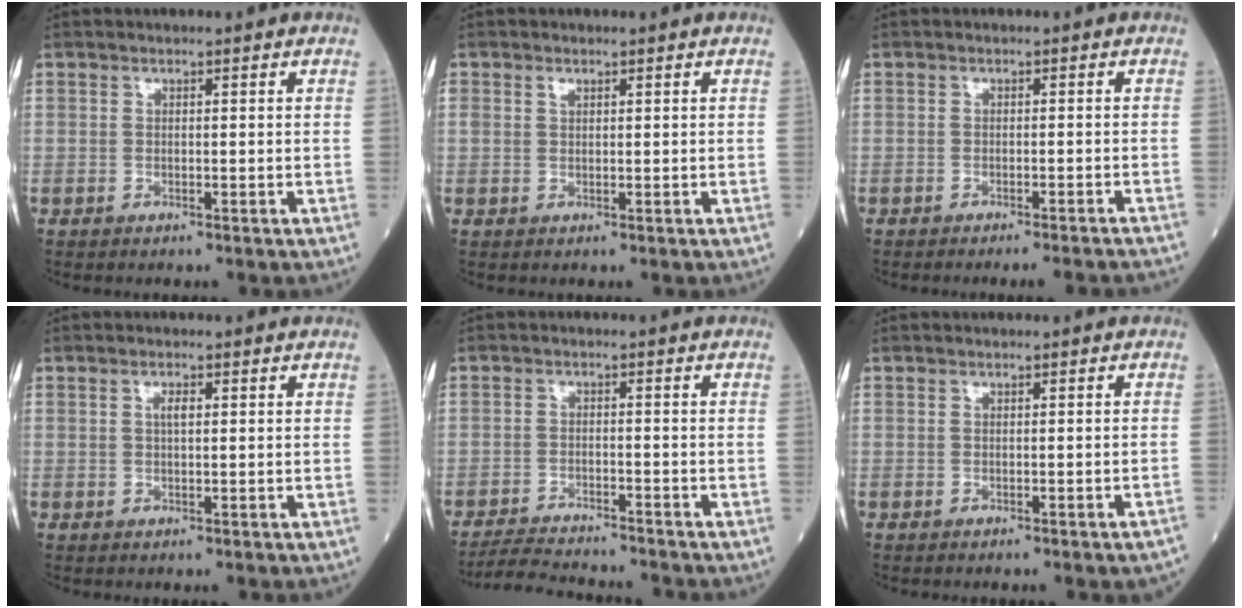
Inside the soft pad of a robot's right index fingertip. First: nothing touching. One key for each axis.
{"total": 1.4, "fx": 0.7, "fy": 0.9, "fz": 0.8, "tx": -0.018, "ty": 0.010, "tz": 0.017}
{"total": 6.2, "fx": -5.9, "fy": -0.5, "fz": 2.0, "tx": -0.013, "ty": -0.013, "tz": -0.070}
{"total": 1.4, "fx": 0.4, "fy": 0.4, "fz": 1.3, "tx": -0.026, "ty": 0.002, "tz": 0.005}
{"total": 8.1, "fx": -7.8, "fy": 0.2, "fz": 2.0, "tx": -0.035, "ty": -0.009, "tz": -0.130}
{"total": 2.3, "fx": -1.9, "fy": -0.2, "fz": 1.3, "tx": -0.010, "ty": 0.000, "tz": -0.023}